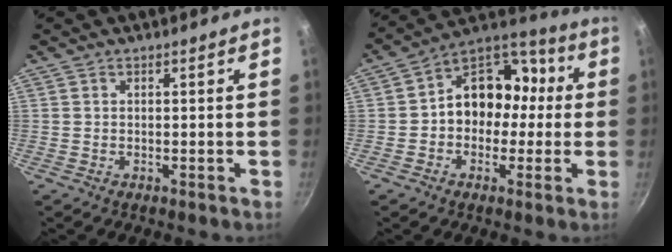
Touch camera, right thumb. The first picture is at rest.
{"total": 14.7, "force": [0.2, 10.7, 10.0], "torque": [-0.100, 0.045, -0.012]}